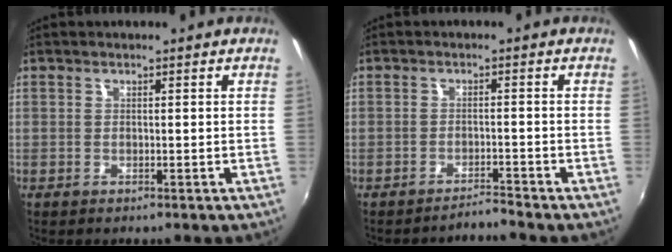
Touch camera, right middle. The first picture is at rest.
{"total": 2.3, "force": [-2.1, -0.9, -0.3], "torque": [-0.002, 0.002, -0.035]}